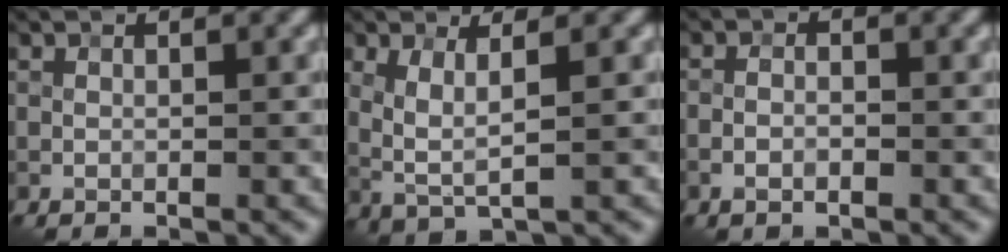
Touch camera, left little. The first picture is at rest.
{"total": 3.3, "force": [0.6, 1.1, 3.0], "torque": [-0.073, -0.006, 0.018]}
{"total": 1.7, "force": [-0.8, 1.0, 1.1], "torque": [-0.019, 0.003, -0.020]}